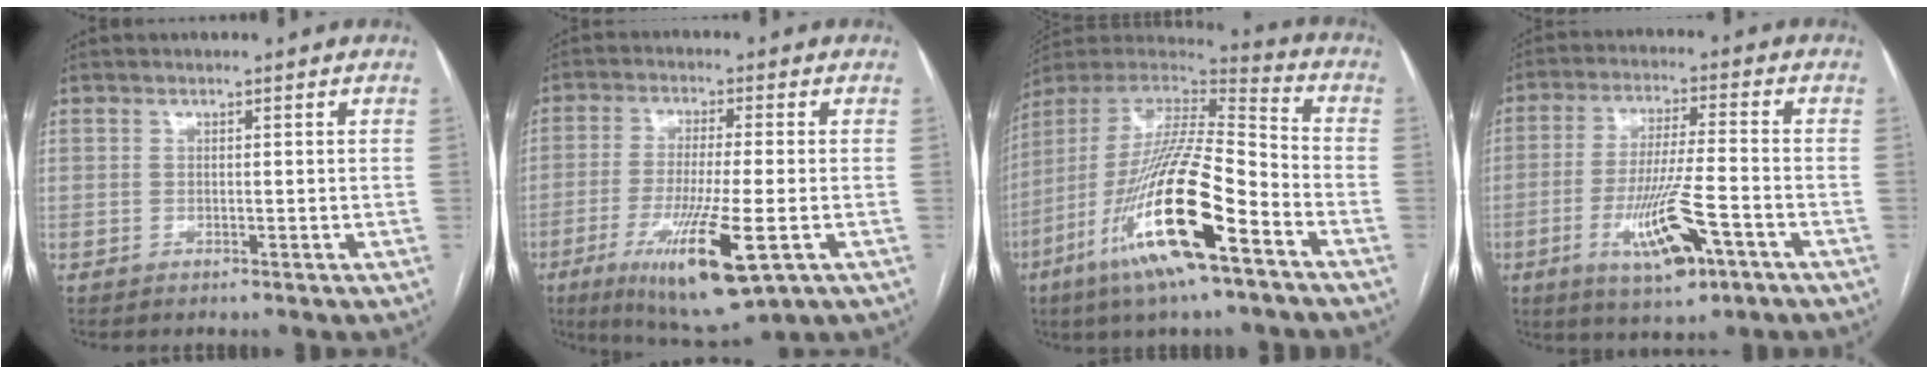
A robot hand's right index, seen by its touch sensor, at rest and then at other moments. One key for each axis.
{"total": 13.5, "fx": -5.2, "fy": 1.6, "fz": 12.4, "tx": -0.230, "ty": -0.039, "tz": -0.082}
{"total": 22.1, "fx": -10.5, "fy": 3.1, "fz": 19.3, "tx": -0.388, "ty": -0.039, "tz": -0.190}
{"total": 11.5, "fx": -4.9, "fy": 1.8, "fz": 10.2, "tx": -0.192, "ty": -0.013, "tz": -0.080}